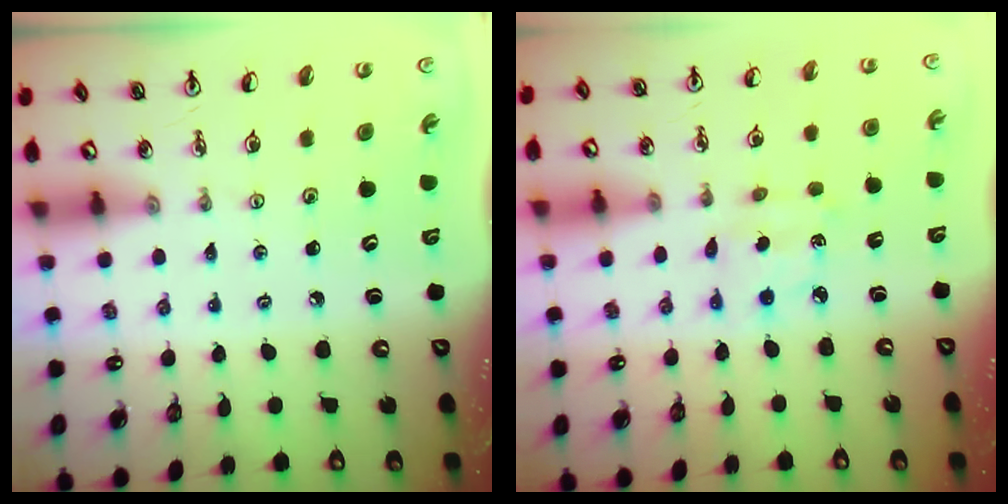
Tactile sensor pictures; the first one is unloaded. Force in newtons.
{"total": 2.8, "press": 2.8, "slide": 0.4}